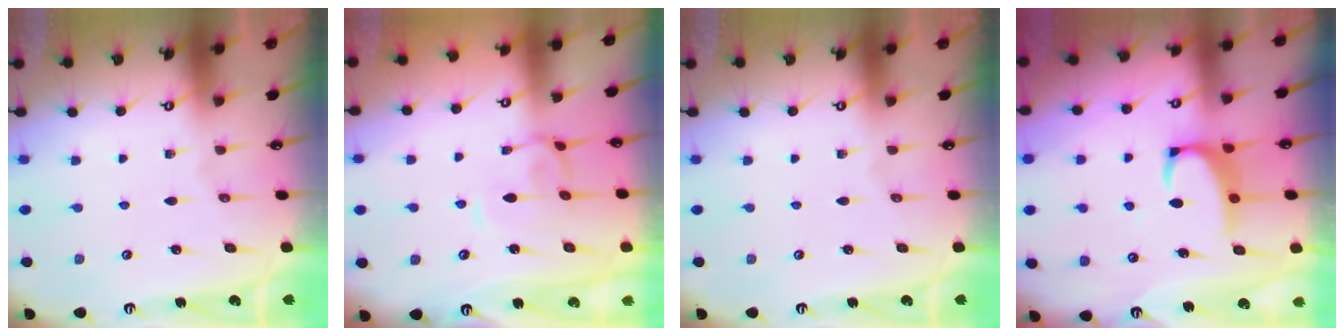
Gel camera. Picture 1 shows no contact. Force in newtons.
{"total": 1.4, "press": 1.2, "slide": 0.6}
{"total": 0.0}
{"total": 3.5, "press": 3.4, "slide": 0.7}